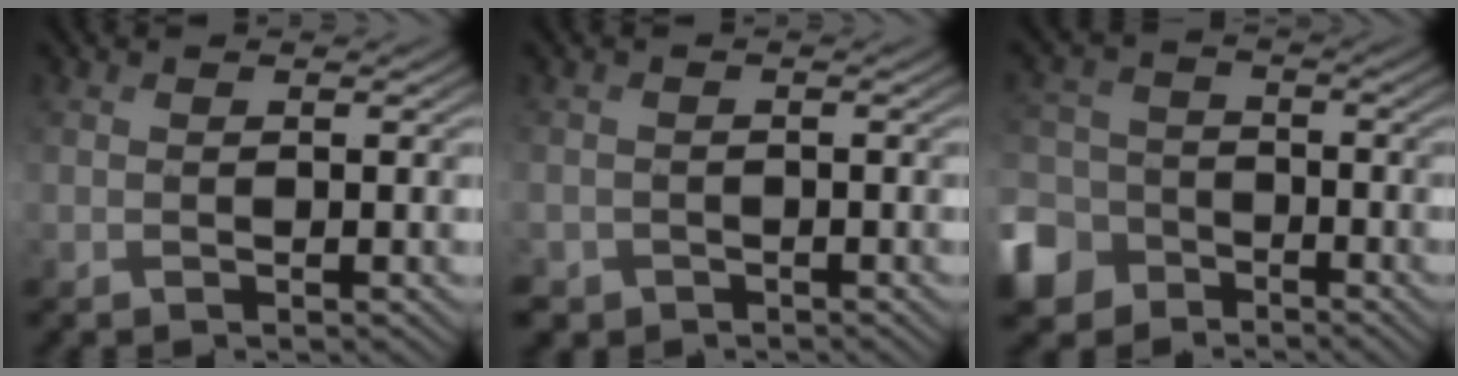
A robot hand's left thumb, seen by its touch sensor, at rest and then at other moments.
{"total": 1.9, "force": [-1.2, 1.5, -0.2], "torque": [0.002, -0.016, -0.026]}
{"total": 9.4, "force": [-6.1, 6.7, 2.5], "torque": [-0.071, -0.031, -0.132]}